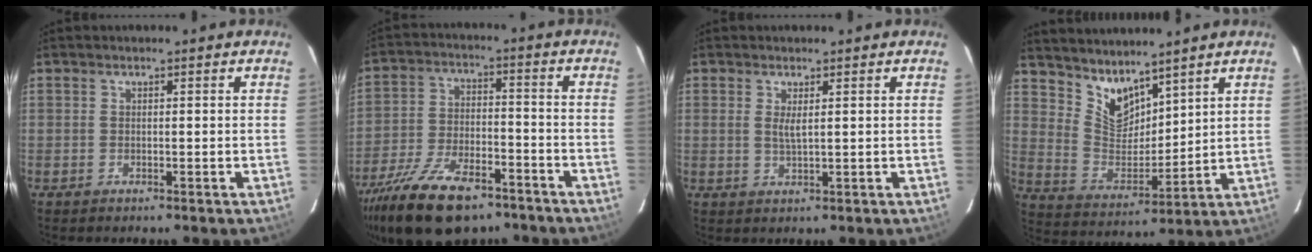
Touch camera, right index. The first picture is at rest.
{"total": 19.7, "force": [-14.0, 8.5, 10.9], "torque": [-0.233, -0.030, -0.234]}
{"total": 2.1, "force": [0.6, 0.4, 2.0], "torque": [-0.038, -0.003, 0.010]}
{"total": 9.2, "force": [7.7, 3.9, 3.3], "torque": [-0.063, -0.004, 0.160]}